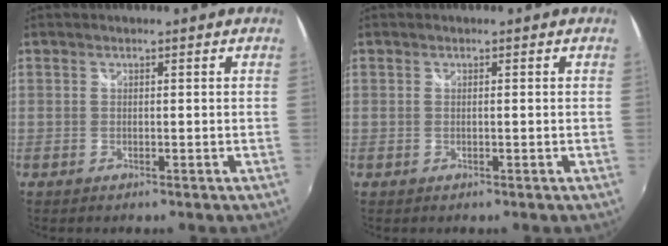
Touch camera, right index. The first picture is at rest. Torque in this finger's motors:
{"motor_torque": [-0.11, 0.35, 0.00, 0.00]}